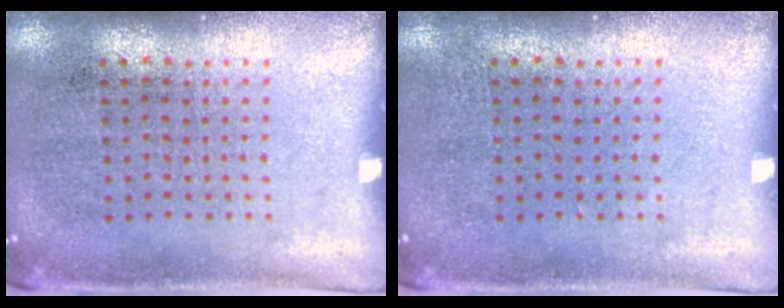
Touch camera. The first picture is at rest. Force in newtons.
{"total": 0.0}